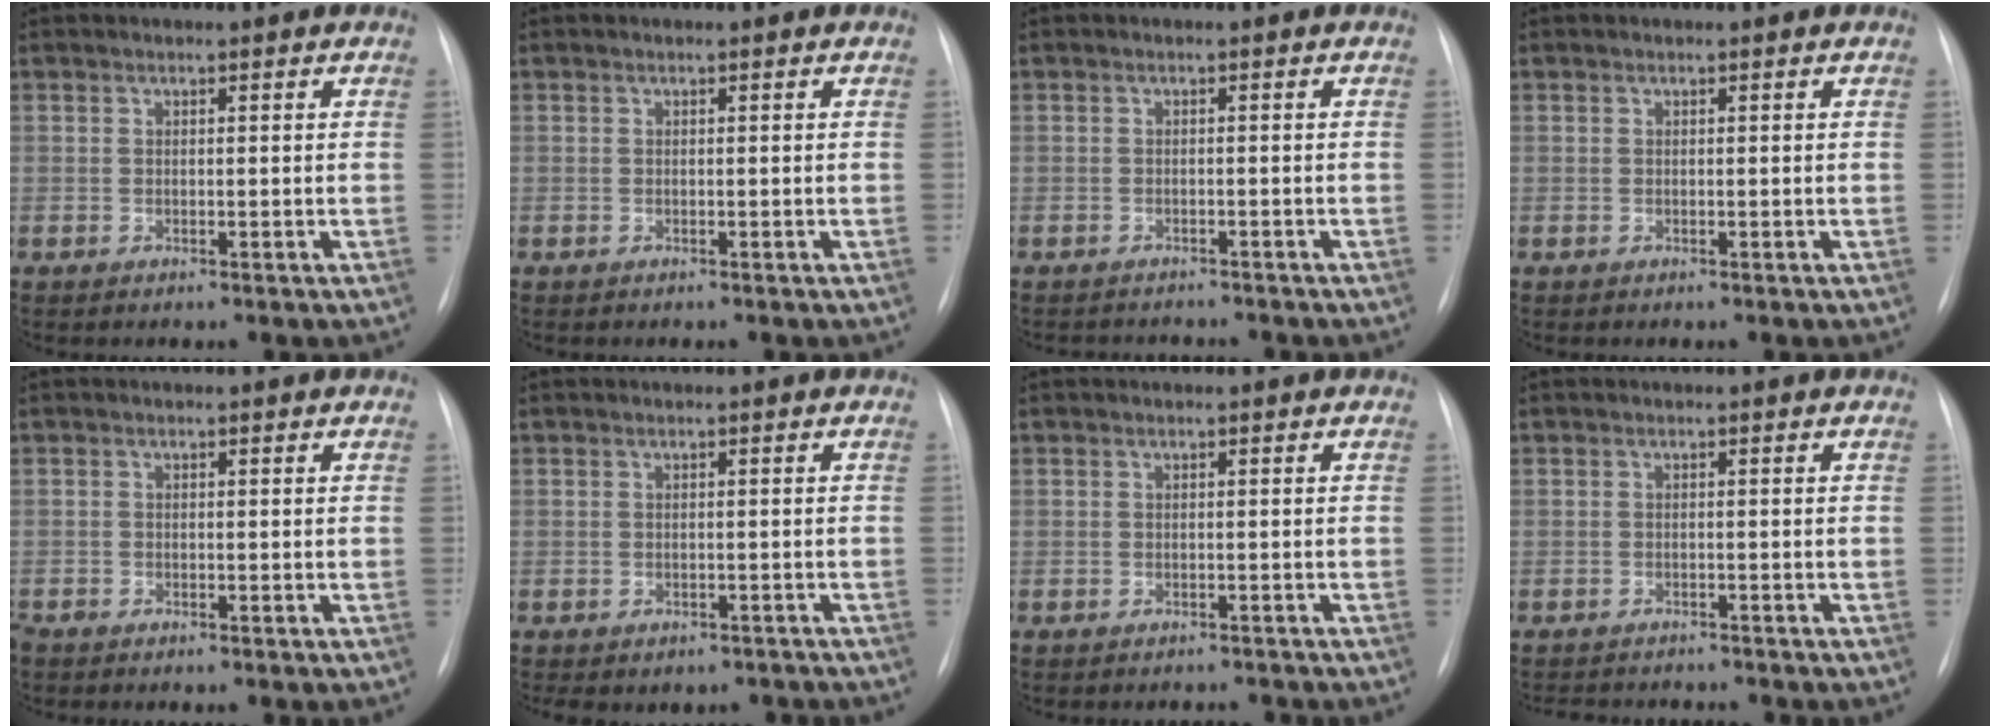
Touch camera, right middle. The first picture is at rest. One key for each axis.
{"total": 0.0}
{"total": 3.7, "fx": -3.6, "fy": 0.6, "fz": 0.2, "tx": 0.004, "ty": -0.004, "tz": -0.047}
{"total": 0.0}
{"total": 1.2, "fx": -1.0, "fy": 0.5, "fz": 0.4, "tx": -0.011, "ty": -0.002, "tz": -0.016}
{"total": 7.0, "fx": -5.4, "fy": 4.1, "fz": 1.6, "tx": -0.022, "ty": 0.012, "tz": -0.058}
{"total": 2.4, "fx": -2.3, "fy": 0.5, "fz": -0.1, "tx": 0.008, "ty": -0.002, "tz": -0.028}
{"total": 6.1, "fx": -5.8, "fy": 1.2, "fz": 1.3, "tx": -0.011, "ty": -0.003, "tz": -0.079}